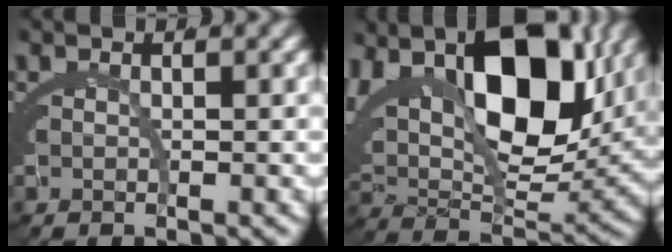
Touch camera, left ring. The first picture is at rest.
{"total": 15.0, "force": [7.2, 7.4, 10.8], "torque": [-0.193, 0.026, 0.112]}